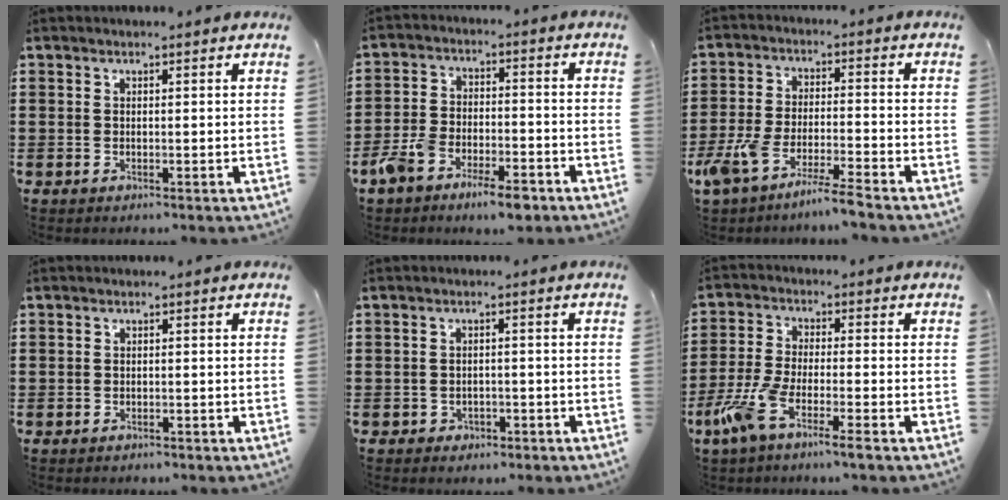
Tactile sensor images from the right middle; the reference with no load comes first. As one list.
[{"total": 7.0, "force": [-5.6, 2.0, 3.6], "torque": [-0.083, 0.005, -0.107]}, {"total": 6.8, "force": [-5.9, -0.2, 3.3], "torque": [-0.087, -0.019, -0.118]}, {"total": 0.9, "force": [-0.8, 0.4, -0.1], "torque": [0.000, 0.001, -0.018]}, {"total": 1.5, "force": [-1.2, 0.8, 0.0], "torque": [-0.007, -0.001, -0.029]}, {"total": 7.1, "force": [-4.8, 0.8, 5.1], "torque": [-0.132, -0.020, -0.094]}]